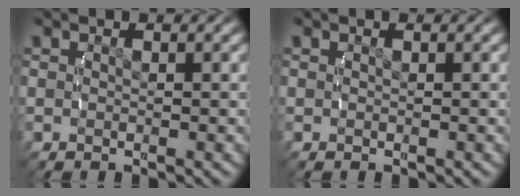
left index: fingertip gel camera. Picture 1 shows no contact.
{"total": 0.0}